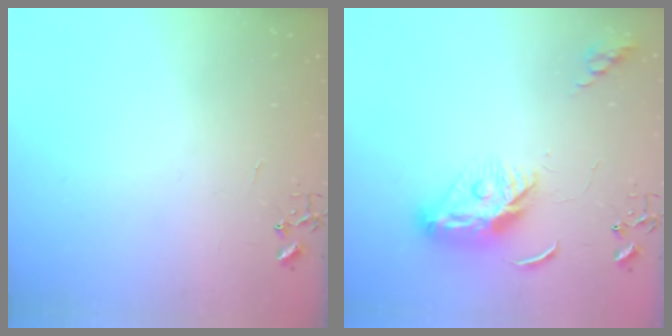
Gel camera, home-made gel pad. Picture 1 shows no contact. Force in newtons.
{"total": 9.5, "press": 9.5, "slide": 0.5}